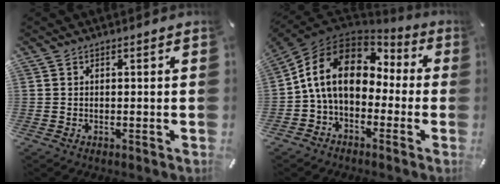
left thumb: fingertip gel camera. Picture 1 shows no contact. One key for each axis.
{"total": 14.7, "fx": 1.2, "fy": 10.6, "fz": 10.1, "tx": -0.229, "ty": 0.016, "tz": 0.016}